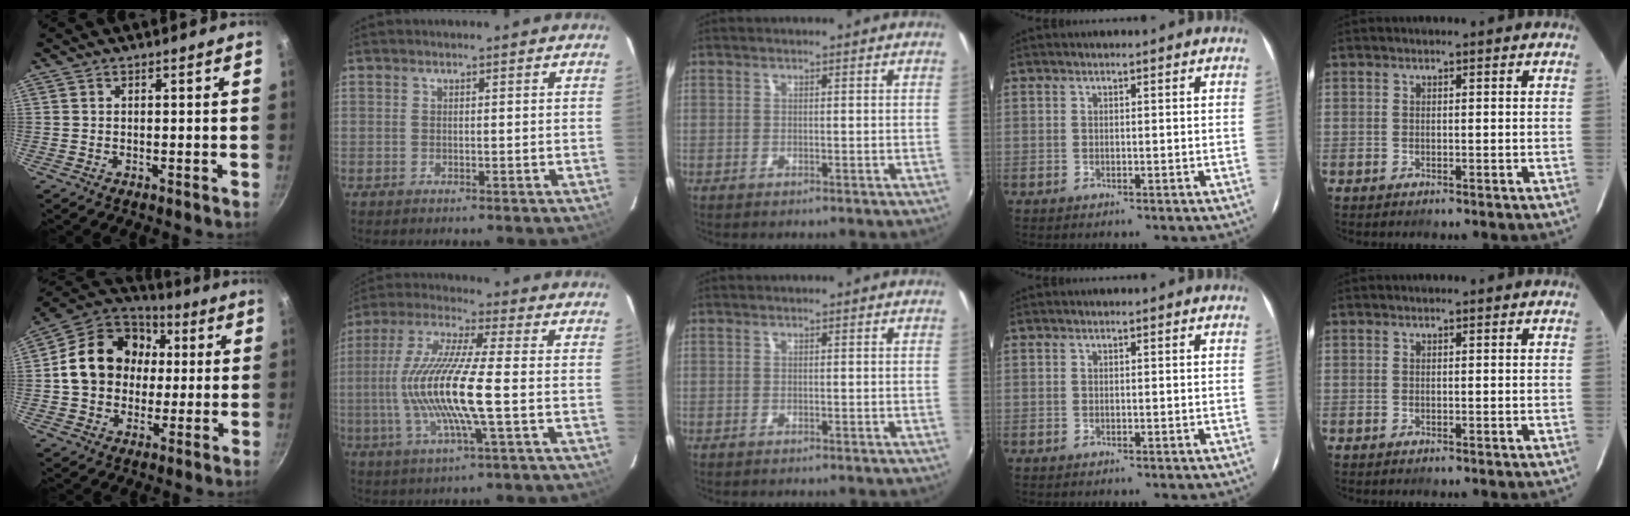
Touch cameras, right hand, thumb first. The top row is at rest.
{"thumb": {"total": 18.5, "force": [2.0, 15.0, 10.6], "torque": [-0.154, 0.032, 0.022]}, "index": {"total": 15.2, "force": [-2.2, 0.9, 15.0], "torque": [-0.299, -0.006, -0.042]}}